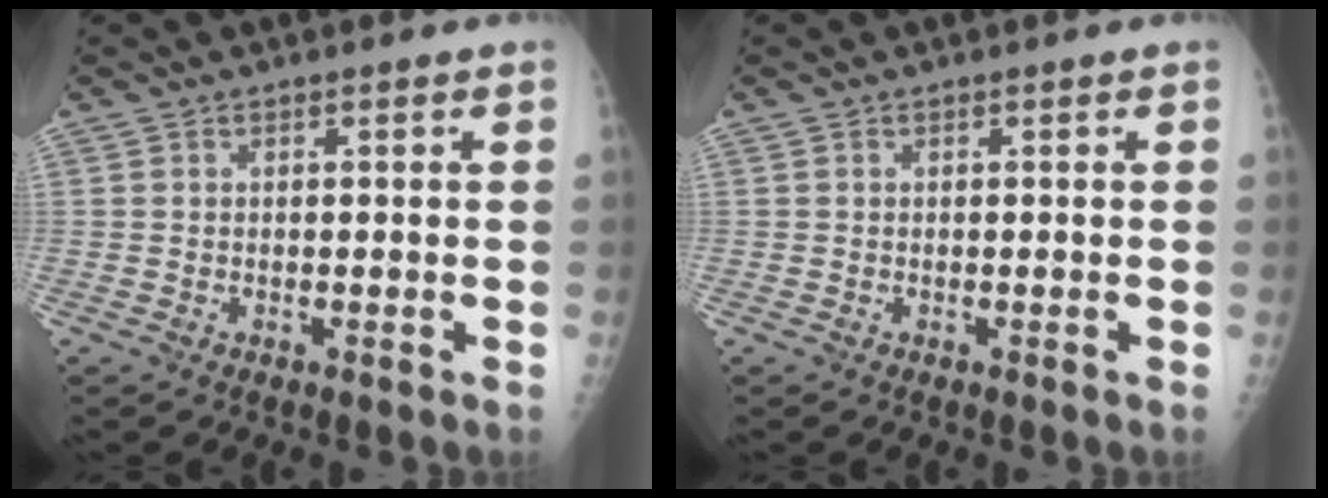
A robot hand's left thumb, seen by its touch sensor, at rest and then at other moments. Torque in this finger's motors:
{"motor_torque": [0.00, 0.01, -0.02, -0.03, 0.00]}